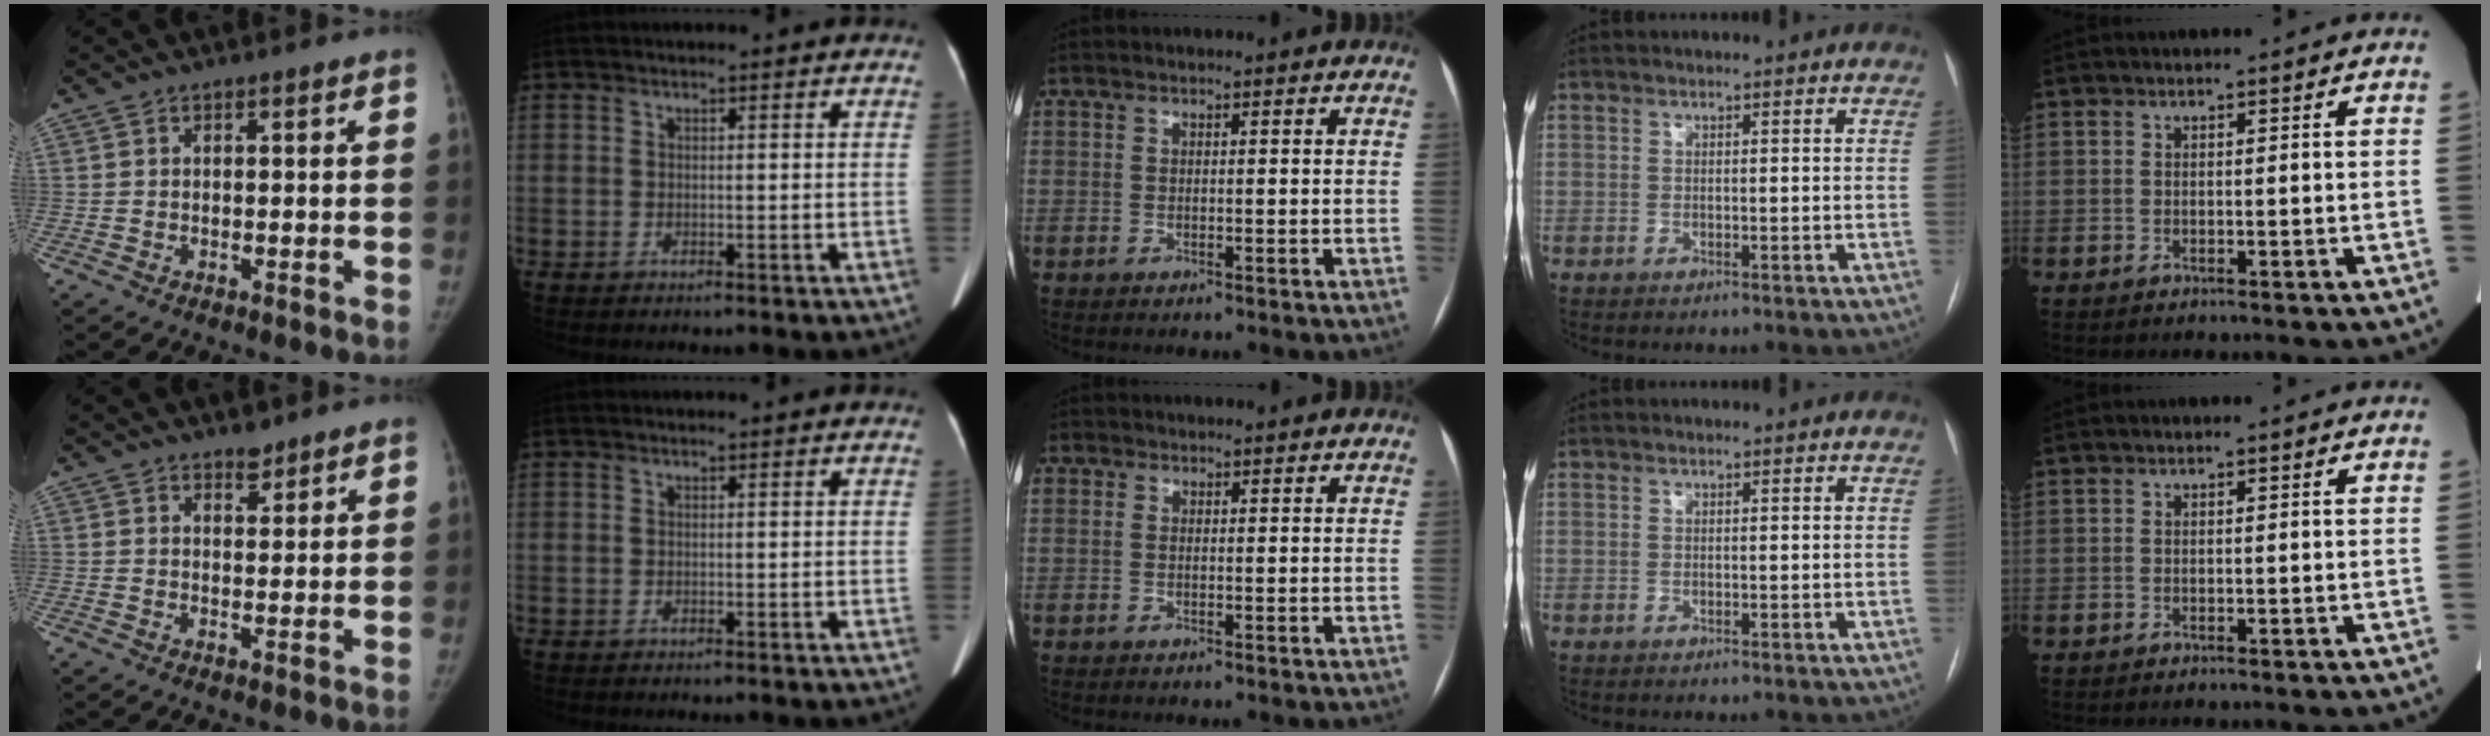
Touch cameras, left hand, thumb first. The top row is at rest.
{"thumb": {"total": 2.3, "force": [1.9, 1.1, 0.7], "torque": [0.005, -0.014, 0.027]}, "middle": {"total": 1.4, "force": [0.4, 1.1, 0.8], "torque": [-0.028, 0.009, 0.009]}}